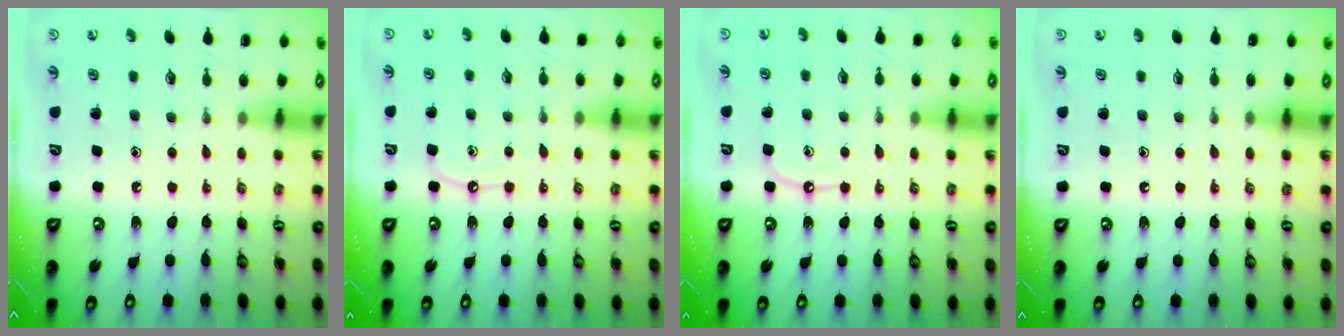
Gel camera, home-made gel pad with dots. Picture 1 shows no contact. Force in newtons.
{"total": 8.2, "press": 8.1, "slide": 0.8}
{"total": 5.9, "press": 5.8, "slide": 0.6}
{"total": 5.1, "press": 5.0, "slide": 0.7}